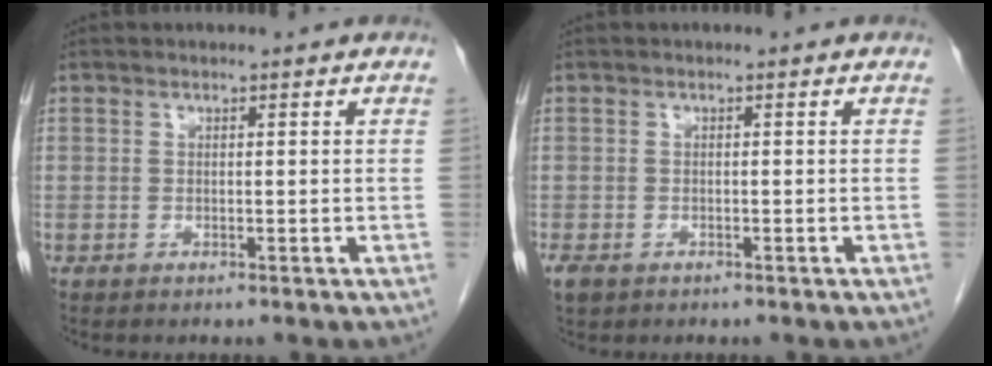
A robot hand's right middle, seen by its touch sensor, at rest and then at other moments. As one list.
[{"total": 2.0, "force": [-1.1, 1.3, 0.9], "torque": [-0.022, -0.002, -0.016]}]